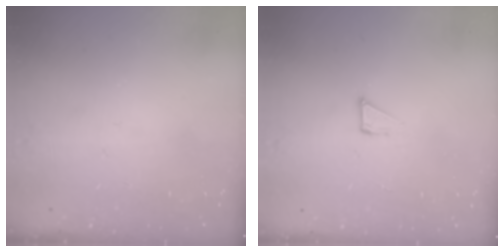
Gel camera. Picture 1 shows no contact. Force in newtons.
{"total": 2.3, "press": 2.3, "slide": 0.1}